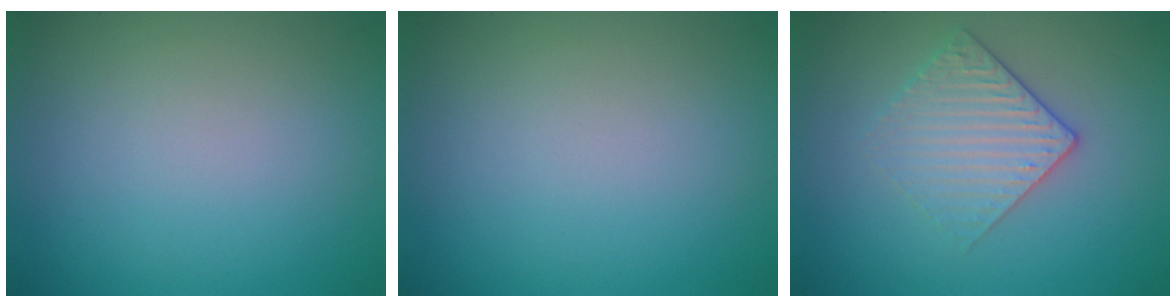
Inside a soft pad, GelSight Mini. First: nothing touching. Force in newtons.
{"total": 0.0}
{"total": 3.0, "press": 2.6, "slide": 1.4}